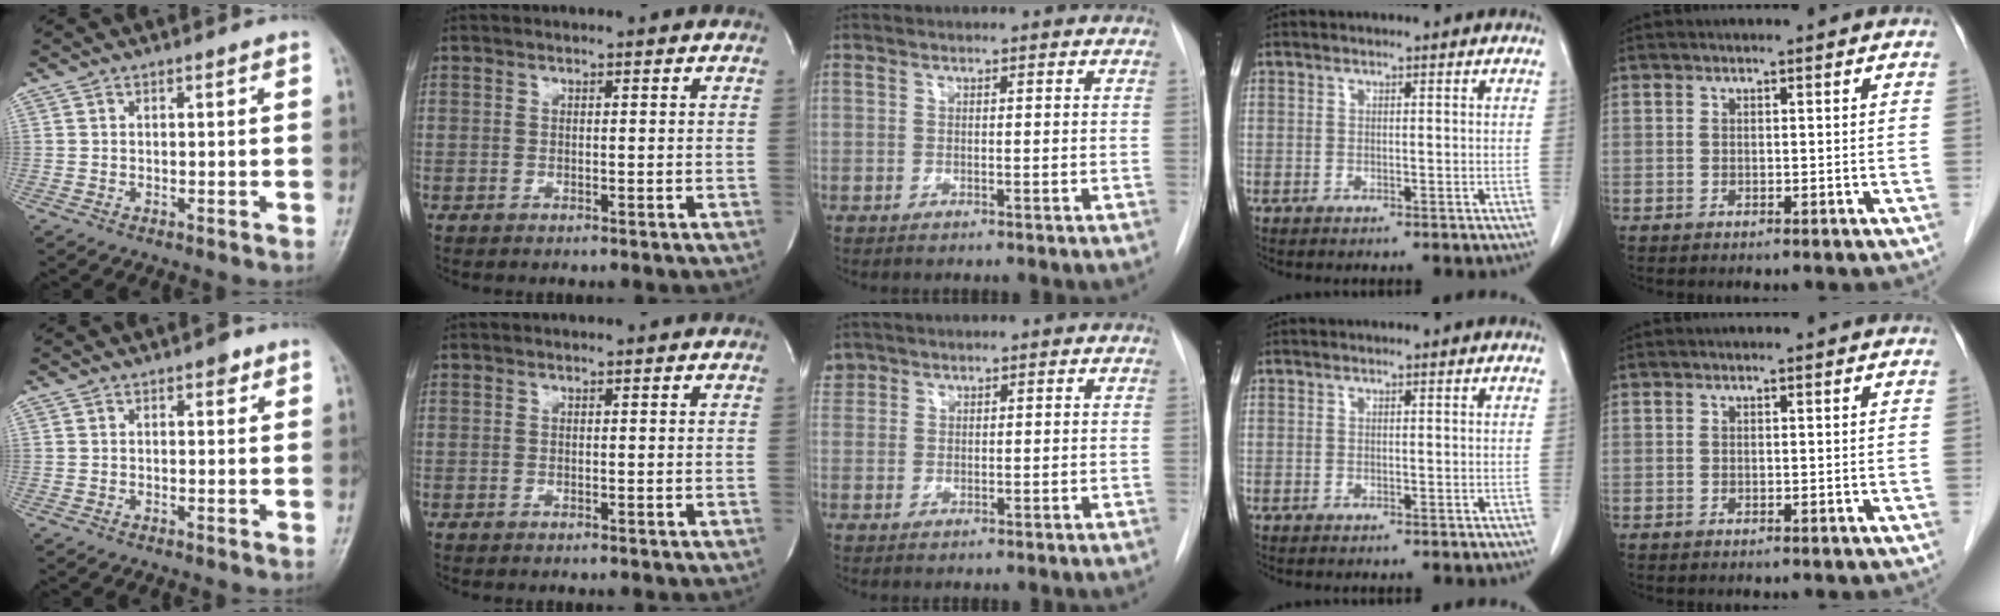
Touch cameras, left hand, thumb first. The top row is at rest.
{"thumb": {"total": 1.7, "force": [0.9, 1.0, 1.0], "torque": [-0.002, -0.001, 0.008]}, "middle": {"total": 2.2, "force": [1.7, 1.3, -0.1], "torque": [0.007, 0.012, 0.032]}}